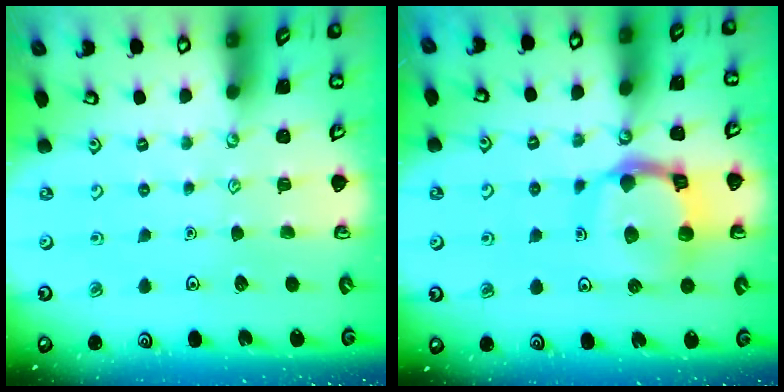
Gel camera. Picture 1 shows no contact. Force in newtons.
{"total": 13.4, "press": 13.3, "slide": 1.6}